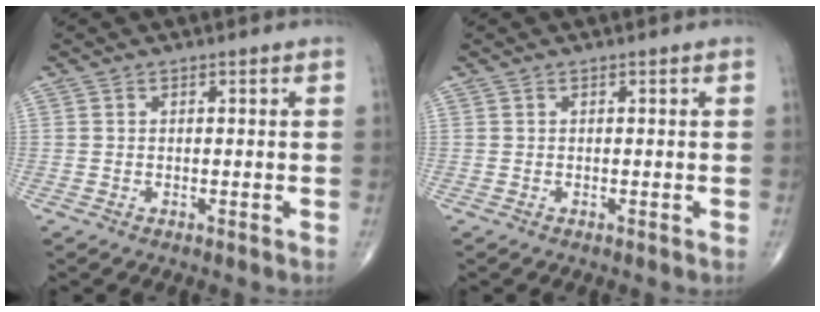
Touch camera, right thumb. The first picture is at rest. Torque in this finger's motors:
{"motor_torque": [-0.16, 0.07, 0.14, 0.12, -0.02]}